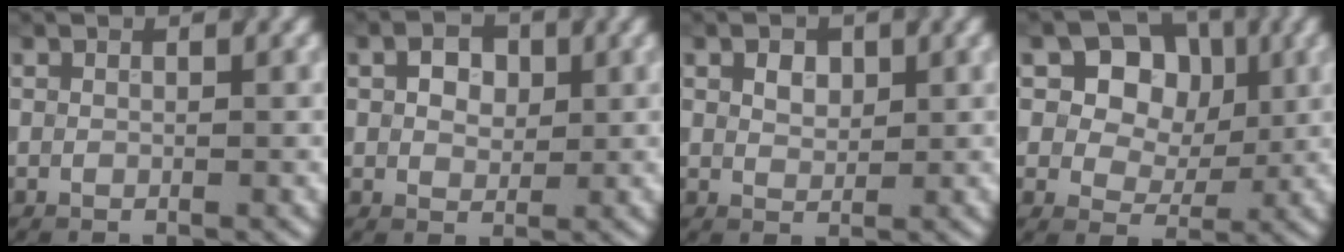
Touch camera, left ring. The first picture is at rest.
{"total": 2.8, "force": [0.8, 2.0, 1.8], "torque": [-0.034, 0.003, 0.012]}
{"total": 1.7, "force": [0.7, 1.1, 1.0], "torque": [-0.017, 0.001, 0.013]}
{"total": 7.7, "force": [2.6, 6.0, 4.0], "torque": [-0.067, 0.015, 0.026]}